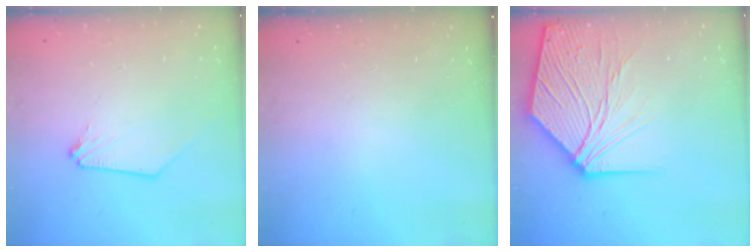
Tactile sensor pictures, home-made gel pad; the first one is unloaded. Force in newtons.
{"total": 0.0}
{"total": 16.6, "press": 16.3, "slide": 2.9}